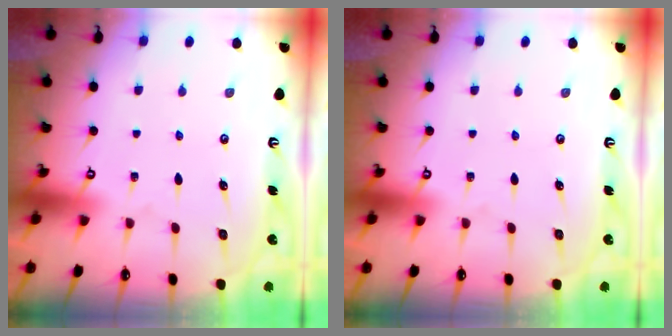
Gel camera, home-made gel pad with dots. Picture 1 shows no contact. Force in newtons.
{"total": 0.0}